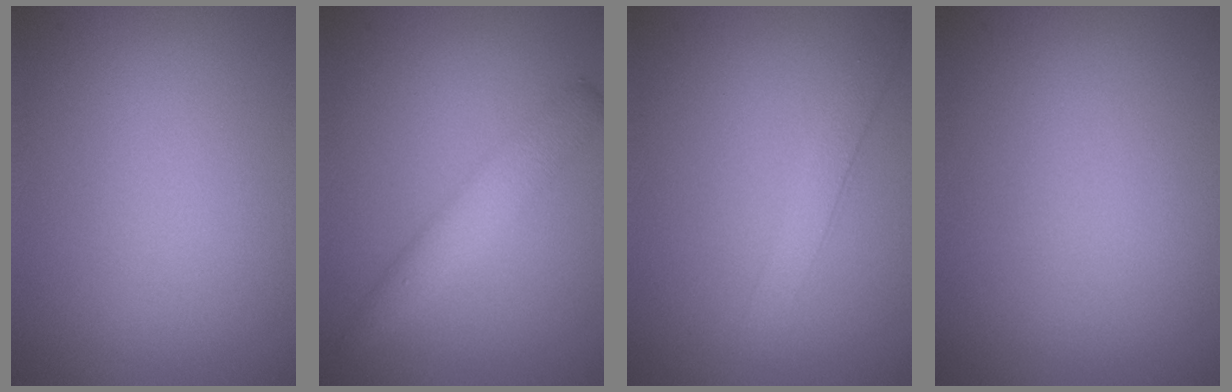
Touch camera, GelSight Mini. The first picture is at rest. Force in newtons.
{"total": 3.1, "press": 3.1, "slide": 0.1}
{"total": 2.1, "press": 2.1, "slide": 0.0}
{"total": 0.0}